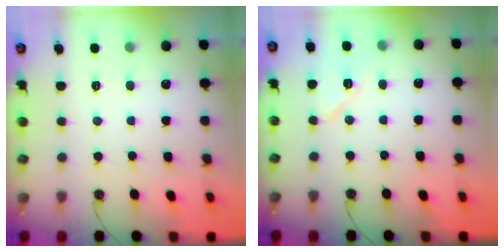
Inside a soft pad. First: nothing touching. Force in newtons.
{"total": 8.3, "press": 8.2, "slide": 1.4}